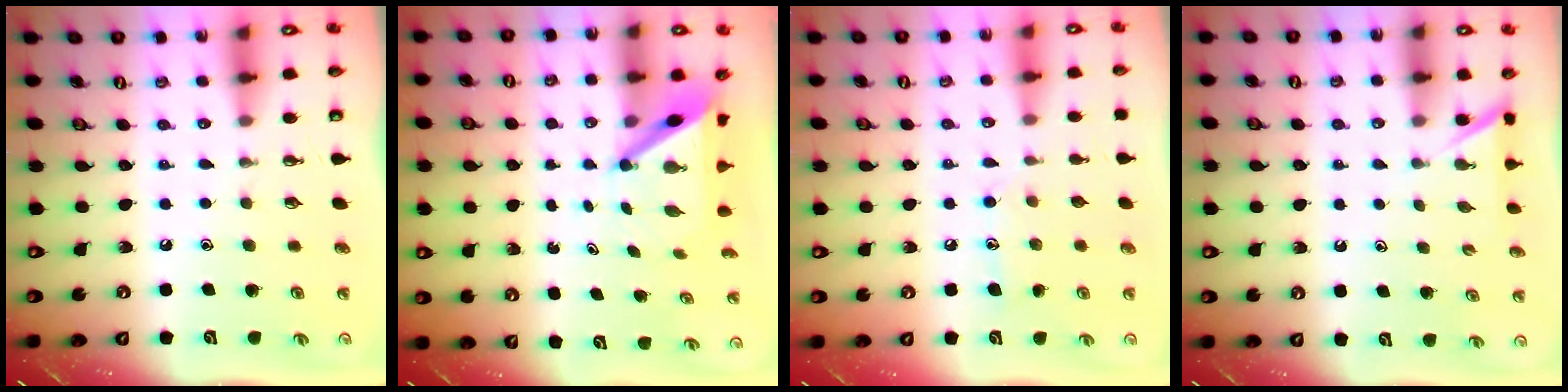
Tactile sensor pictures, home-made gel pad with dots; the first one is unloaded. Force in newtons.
{"total": 4.9, "press": 4.9, "slide": 0.6}
{"total": 7.6, "press": 7.6, "slide": 0.5}
{"total": 1.6, "press": 1.6, "slide": 0.2}